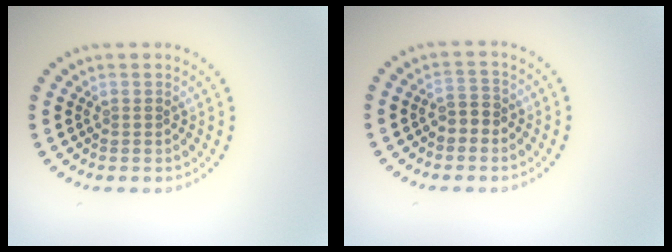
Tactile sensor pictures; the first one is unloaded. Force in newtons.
{"total": 1.8, "press": 1.7, "slide": 0.8}